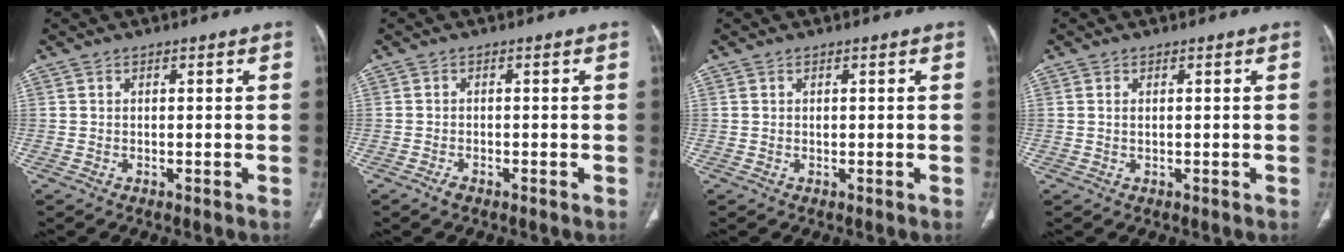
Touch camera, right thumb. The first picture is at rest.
{"total": 1.3, "force": [-0.9, 0.6, 0.7], "torque": [-0.018, 0.002, -0.018]}
{"total": 0.6, "force": [0.2, 0.4, 0.4], "torque": [-0.007, 0.000, 0.004]}
{"total": 0.8, "force": [0.3, 0.3, 0.6], "torque": [-0.017, 0.002, 0.008]}